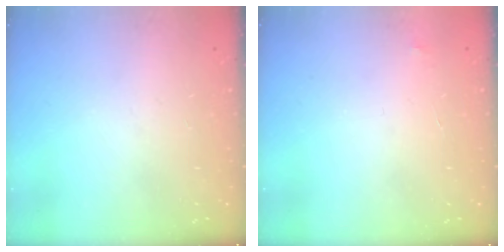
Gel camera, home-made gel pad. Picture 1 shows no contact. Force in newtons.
{"total": 4.0, "press": 4.0, "slide": 0.2}